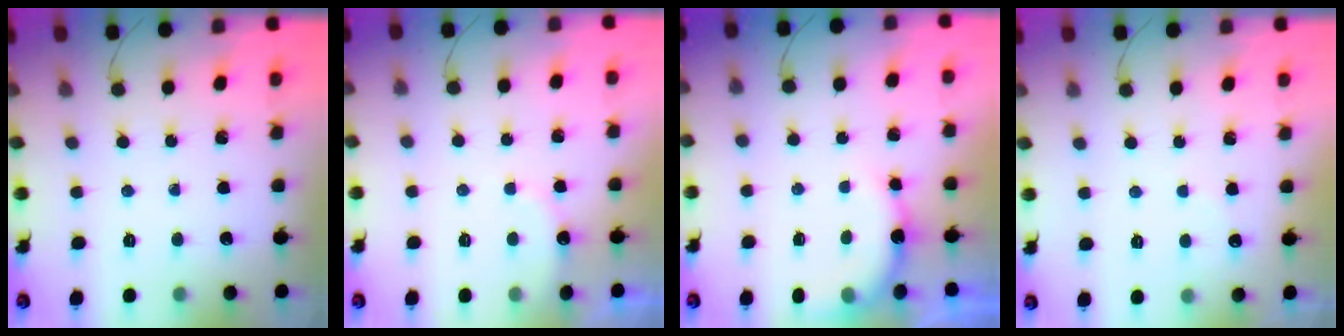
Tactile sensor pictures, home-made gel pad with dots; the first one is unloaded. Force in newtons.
{"total": 7.1, "press": 7.1, "slide": 0.9}
{"total": 6.9, "press": 6.9, "slide": 0.2}
{"total": 5.3, "press": 5.2, "slide": 1.0}